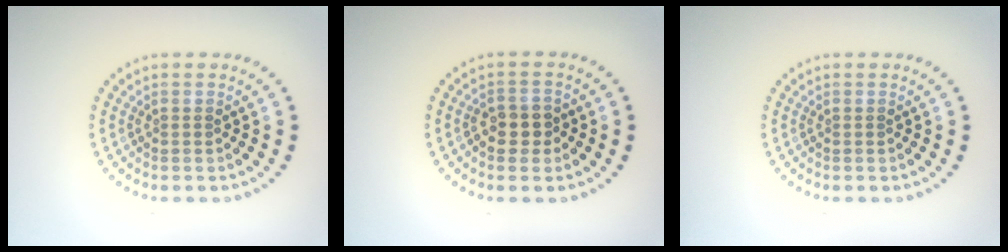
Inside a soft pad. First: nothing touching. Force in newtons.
{"total": 2.0, "press": 1.9, "slide": 0.4}
{"total": 0.0}